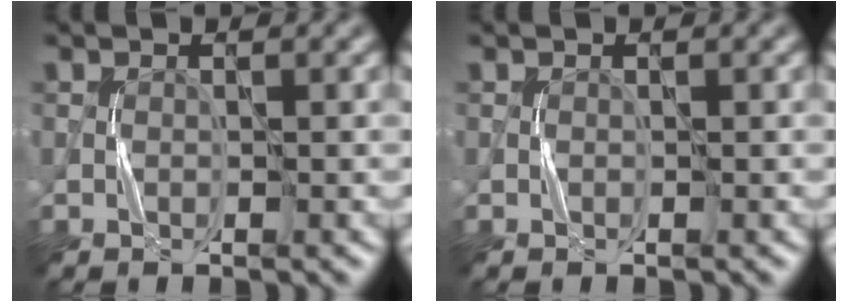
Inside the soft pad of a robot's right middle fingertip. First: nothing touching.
{"total": 0.0}